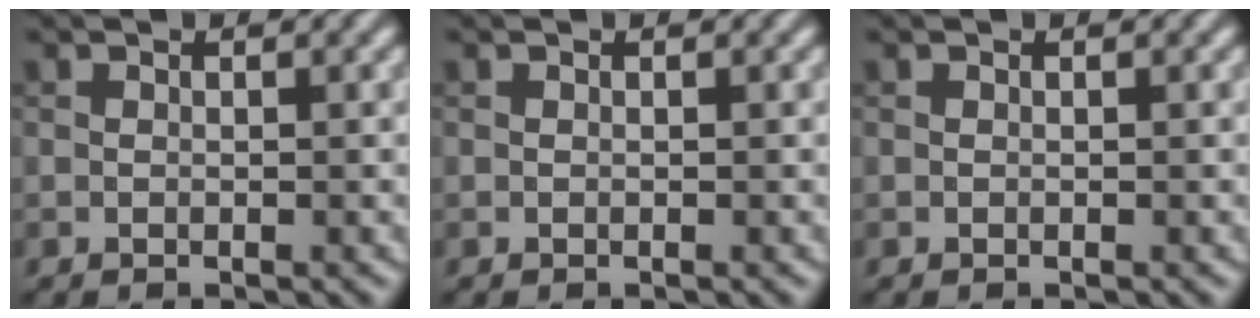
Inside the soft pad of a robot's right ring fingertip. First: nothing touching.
{"total": 0.0}
{"total": 0.0}